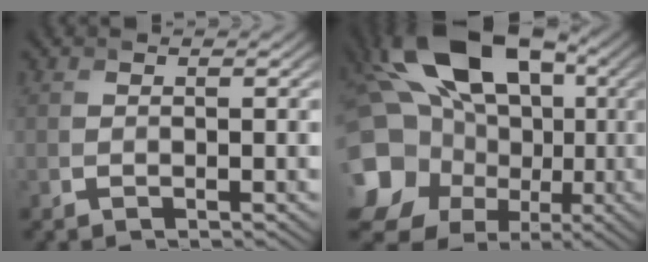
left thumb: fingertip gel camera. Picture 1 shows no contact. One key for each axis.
{"total": 21.1, "fx": 3.3, "fy": 17.4, "fz": 11.5, "tx": -0.249, "ty": -0.007, "tz": 0.051}